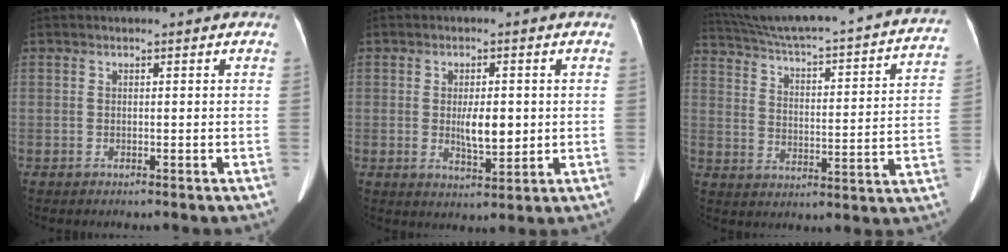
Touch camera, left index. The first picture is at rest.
{"total": 5.1, "force": [0.1, 1.9, 4.8], "torque": [-0.082, -0.007, 0.007]}
{"total": 29.2, "force": [25.9, 2.7, 13.1], "torque": [-0.208, -0.046, 0.331]}